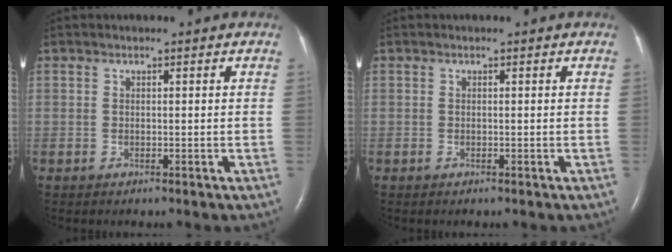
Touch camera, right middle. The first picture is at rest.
{"total": 0.0}